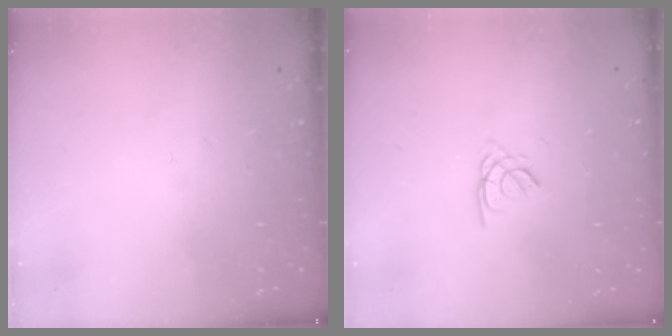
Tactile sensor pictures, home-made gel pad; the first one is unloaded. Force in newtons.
{"total": 1.2, "press": 1.1, "slide": 0.3}